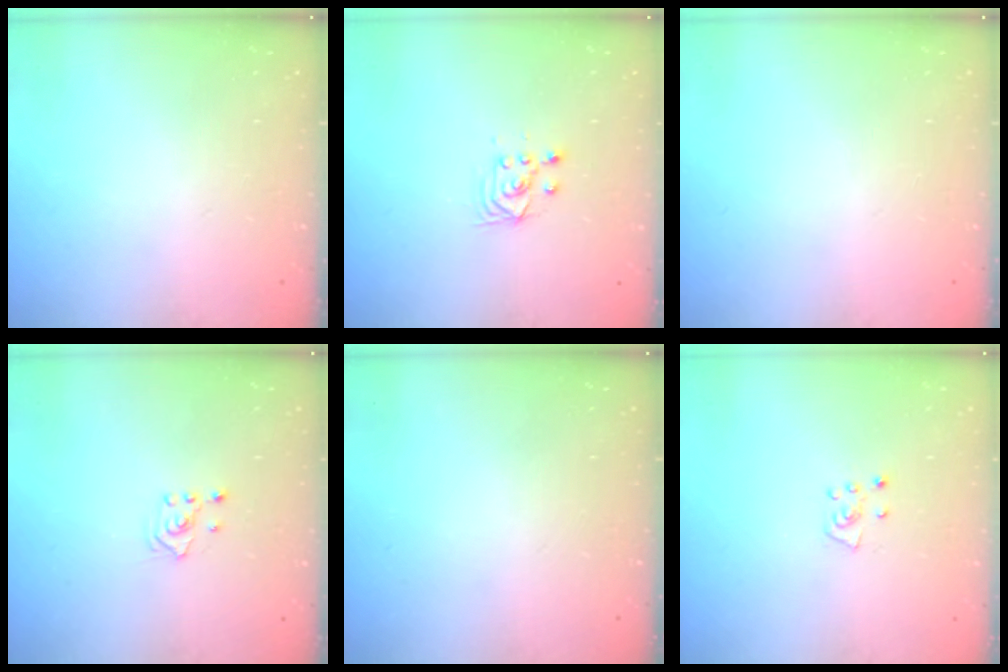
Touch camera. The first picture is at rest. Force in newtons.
{"total": 3.7, "press": 3.4, "slide": 1.6}
{"total": 0.0}
{"total": 2.1, "press": 1.8, "slide": 0.9}
{"total": 0.0}
{"total": 5.0, "press": 4.9, "slide": 0.4}